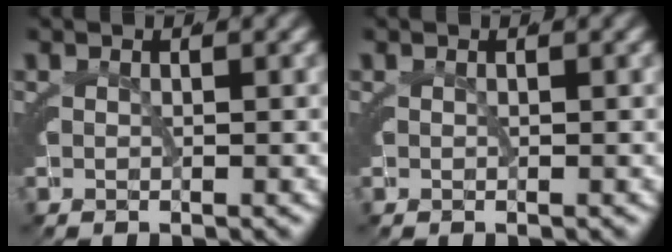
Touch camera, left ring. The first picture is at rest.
{"total": 0.0}